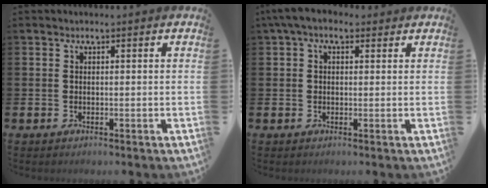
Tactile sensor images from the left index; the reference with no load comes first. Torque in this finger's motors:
{"motor_torque": [1.19, -0.95, 0.12, 0.21]}